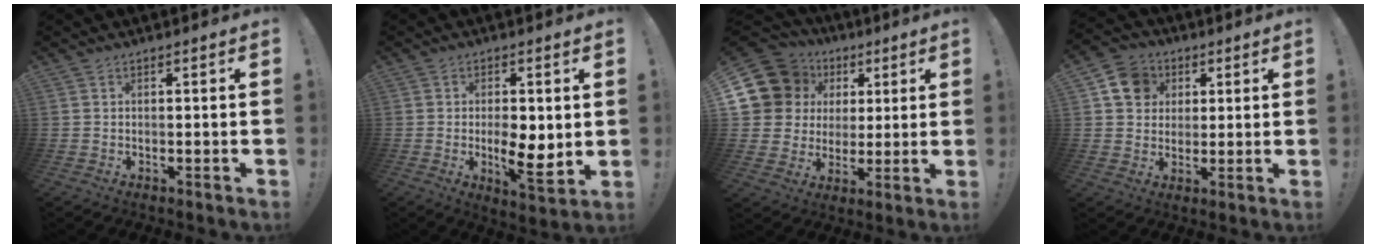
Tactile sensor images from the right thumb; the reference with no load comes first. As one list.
[{"total": 8.6, "force": [-0.7, 3.4, 7.8], "torque": [-0.117, -0.010, -0.010]}, {"total": 15.1, "force": [5.8, 12.6, 5.9], "torque": [-0.097, -0.021, 0.135]}, {"total": 10.5, "force": [3.4, 9.3, 3.6], "torque": [-0.043, -0.008, 0.069]}]